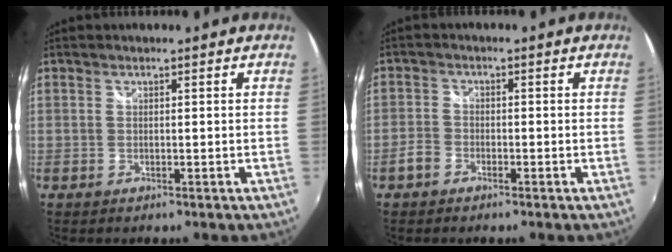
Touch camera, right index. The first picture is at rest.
{"total": 2.8, "force": [-1.8, 2.0, 0.8], "torque": [-0.021, 0.008, -0.037]}